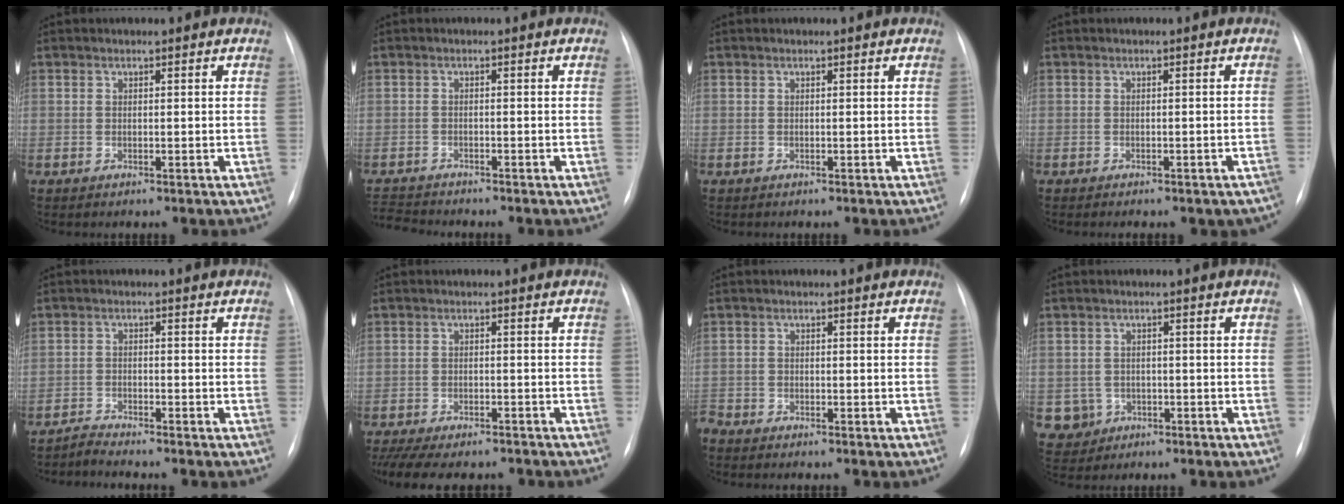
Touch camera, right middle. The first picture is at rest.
{"total": 3.8, "force": [-3.8, 0.0, -0.1], "torque": [-0.004, -0.018, -0.067]}
{"total": 0.0}
{"total": 6.8, "force": [-5.5, 2.5, 3.1], "torque": [-0.031, 0.009, -0.055]}
{"total": 2.4, "force": [-2.2, -0.7, -0.5], "torque": [0.004, -0.016, -0.043]}
{"total": 13.4, "force": [-11.5, 4.2, 5.5], "torque": [-0.125, -0.007, -0.152]}
{"total": 2.9, "force": [-2.8, 0.6, 0.5], "torque": [-0.008, -0.009, -0.050]}
{"total": 4.0, "force": [-1.3, 3.8, 0.0], "torque": [-0.001, 0.008, -0.016]}